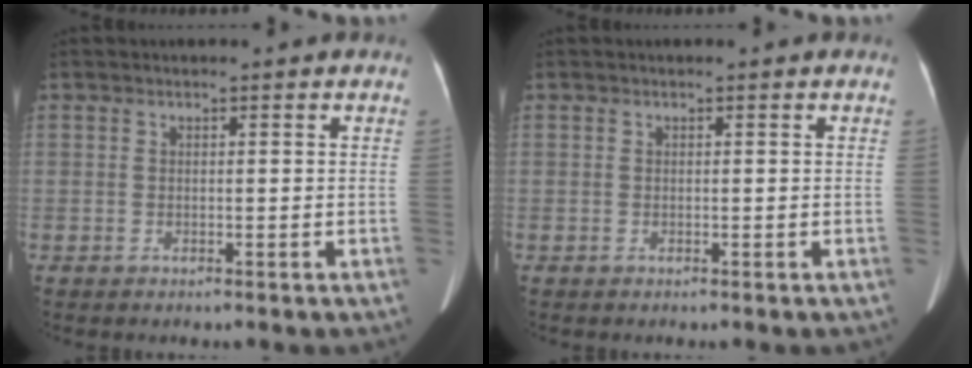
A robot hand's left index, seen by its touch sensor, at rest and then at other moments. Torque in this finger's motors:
{"motor_torque": [0.03, 0.04, 0.01, 0.01]}